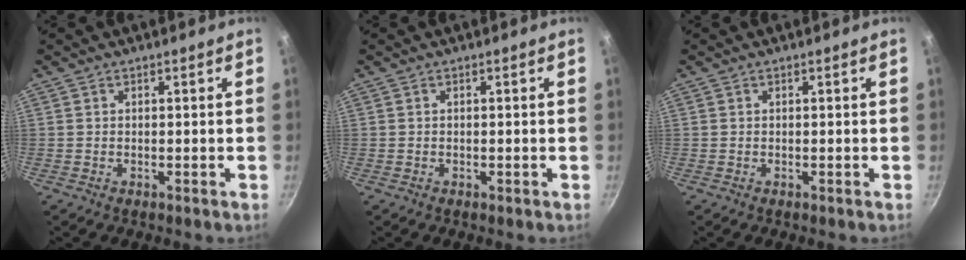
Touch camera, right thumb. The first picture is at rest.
{"total": 0.0}
{"total": 0.0}